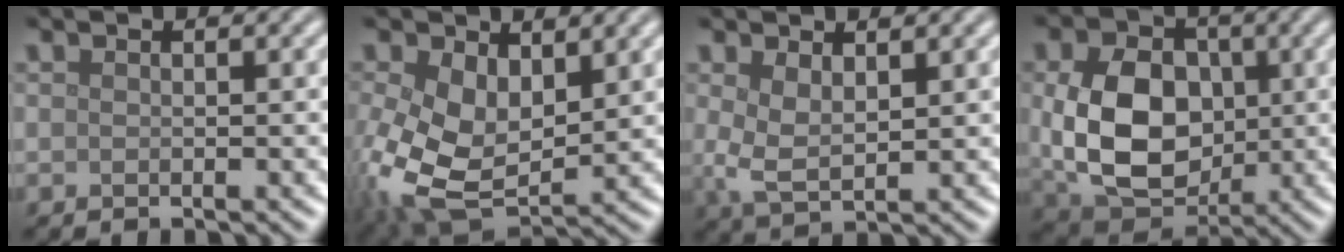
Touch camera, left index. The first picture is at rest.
{"total": 9.4, "force": [-0.1, 6.0, 7.2], "torque": [-0.179, -0.020, 0.007]}
{"total": 3.1, "force": [0.8, 1.6, 2.5], "torque": [-0.060, 0.000, 0.018]}
{"total": 10.1, "force": [0.2, 7.5, 6.8], "torque": [-0.154, -0.013, 0.011]}